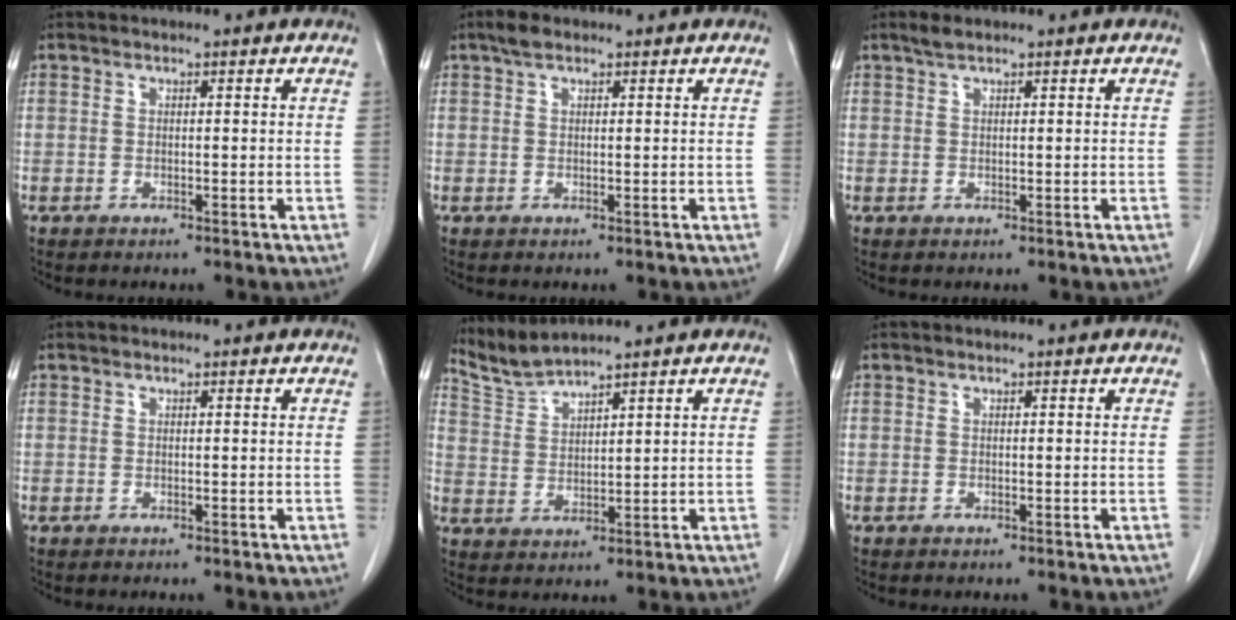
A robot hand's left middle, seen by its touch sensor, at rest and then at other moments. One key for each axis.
{"total": 1.9, "fx": 1.4, "fy": 0.7, "fz": 1.1, "tx": -0.026, "ty": 0.011, "tz": 0.025}
{"total": 1.4, "fx": 1.1, "fy": 0.2, "fz": 0.8, "tx": -0.022, "ty": 0.005, "tz": 0.025}
{"total": 0.0}
{"total": 4.4, "fx": 4.2, "fy": -1.1, "fz": -0.1, "tx": -0.011, "ty": -0.005, "tz": 0.098}
{"total": 0.0}